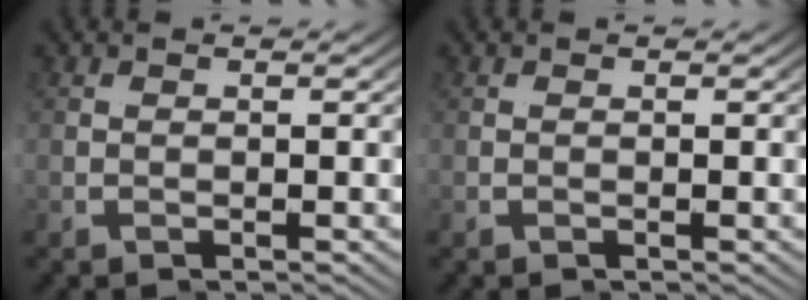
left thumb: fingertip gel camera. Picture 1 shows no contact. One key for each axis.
{"total": 0.0}